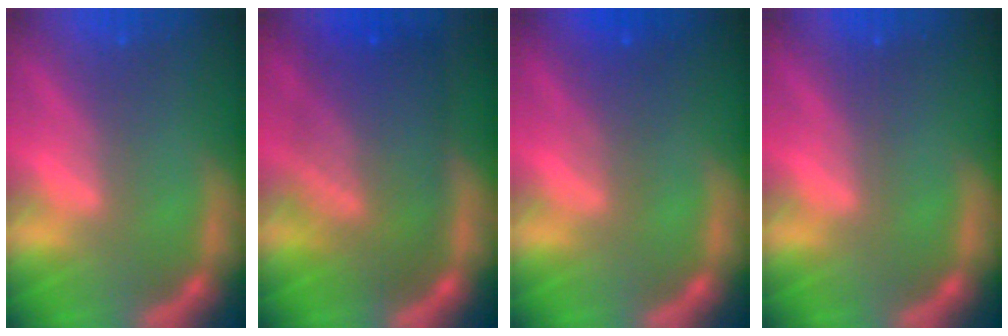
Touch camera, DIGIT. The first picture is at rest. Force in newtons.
{"total": 9.5}
{"total": 2.4}
{"total": 0.0}